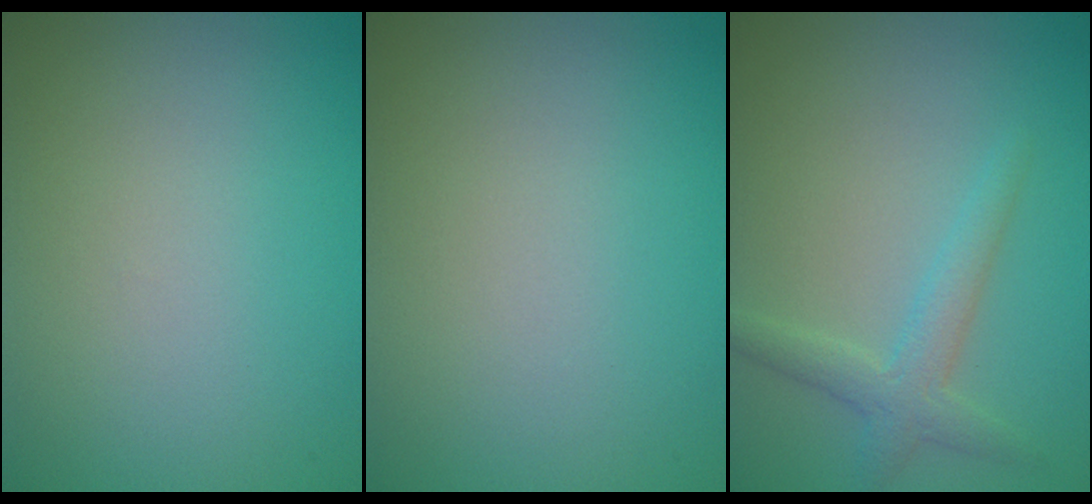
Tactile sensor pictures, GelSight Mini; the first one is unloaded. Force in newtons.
{"total": 0.0}
{"total": 2.4, "press": 2.4, "slide": 0.1}